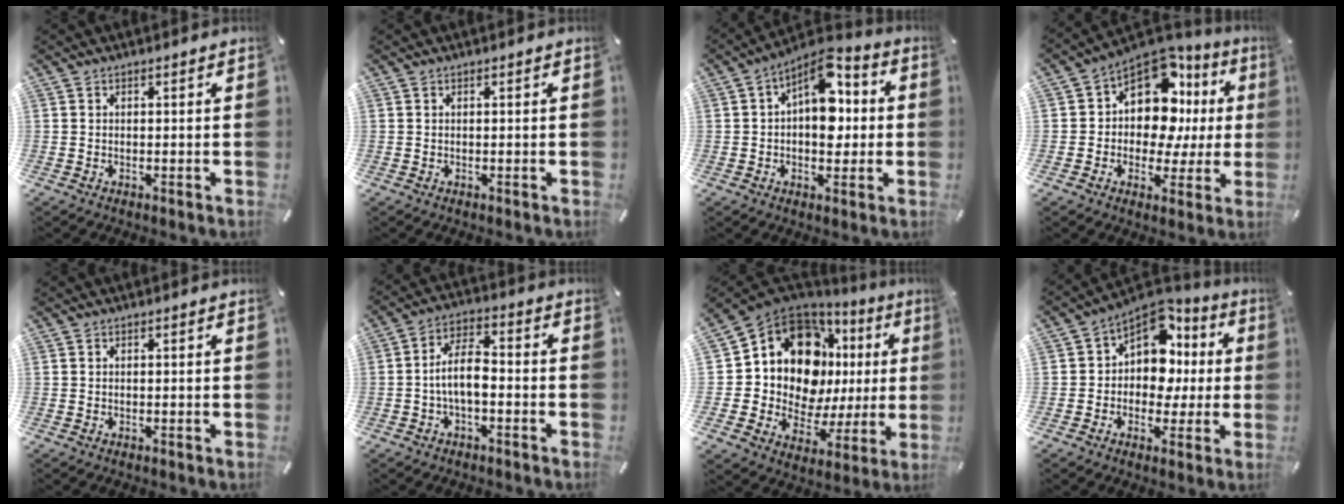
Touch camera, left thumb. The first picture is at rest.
{"total": 0.0}
{"total": 11.1, "force": [2.2, 6.9, 8.4], "torque": [-0.109, -0.029, 0.035]}
{"total": 14.0, "force": [4.1, 10.0, 9.0], "torque": [-0.150, -0.043, 0.071]}
{"total": 0.0}
{"total": 8.7, "force": [-2.2, 4.2, 7.3], "torque": [-0.141, 0.016, -0.039]}
{"total": 17.1, "force": [6.8, 11.8, 10.4], "torque": [-0.186, -0.072, 0.116]}
{"total": 12.4, "force": [2.7, 10.0, 6.8], "torque": [-0.105, -0.030, 0.052]}